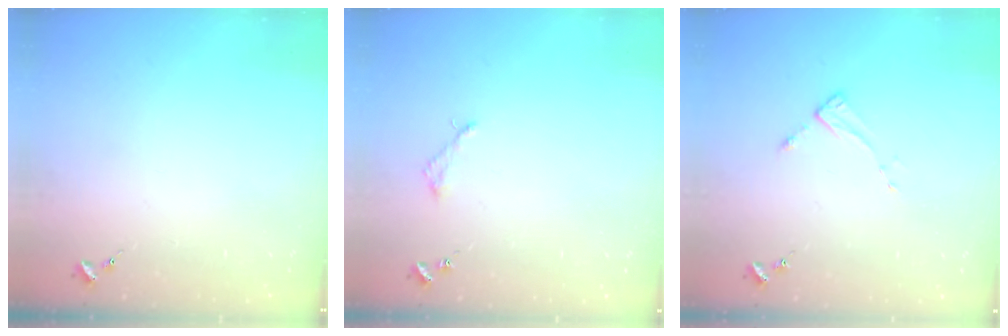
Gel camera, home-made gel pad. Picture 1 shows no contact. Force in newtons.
{"total": 2.2, "press": 2.2, "slide": 0.2}
{"total": 2.8, "press": 2.7, "slide": 0.3}